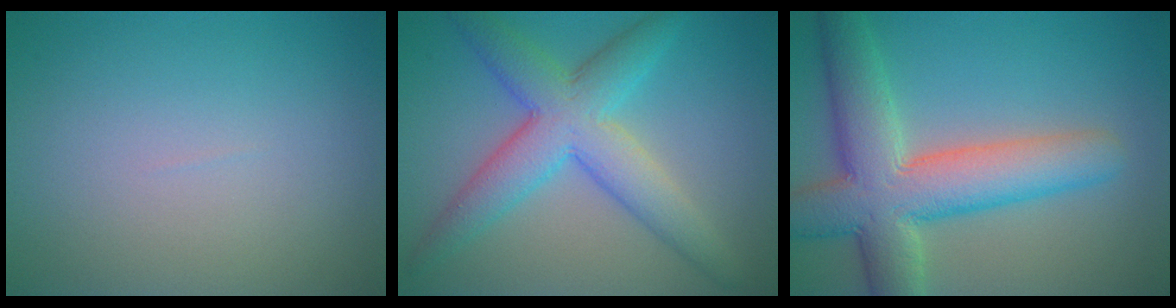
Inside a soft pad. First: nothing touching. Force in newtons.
{"total": 6.8, "press": 6.8, "slide": 0.2}
{"total": 9.3, "press": 9.2, "slide": 0.5}